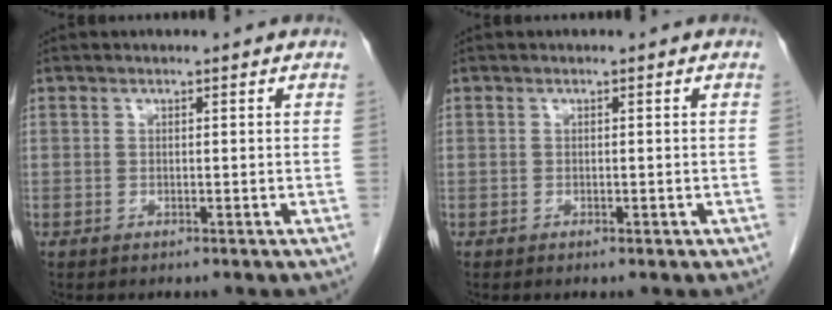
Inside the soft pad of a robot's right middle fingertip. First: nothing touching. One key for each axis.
{"total": 0.6, "fx": -0.3, "fy": 0.2, "fz": 0.5, "tx": -0.010, "ty": -0.001, "tz": -0.003}